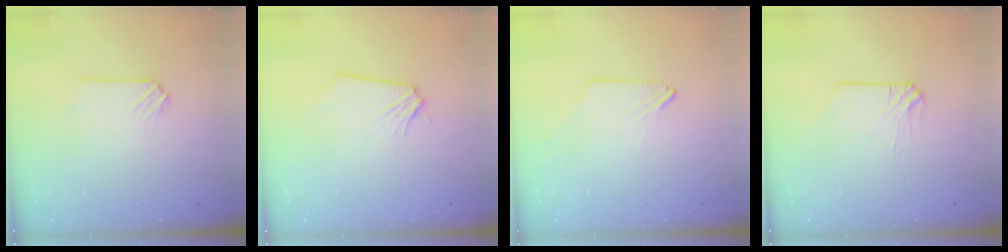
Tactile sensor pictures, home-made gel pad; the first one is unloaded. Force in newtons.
{"total": 0.0}
{"total": 0.7, "press": 0.7, "slide": 0.2}
{"total": 0.0}